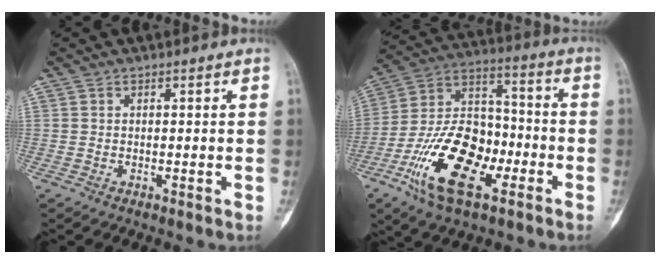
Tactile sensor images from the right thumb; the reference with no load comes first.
{"total": 20.1, "force": [-8.5, 10.3, 15.0], "torque": [-0.260, 0.050, -0.154]}